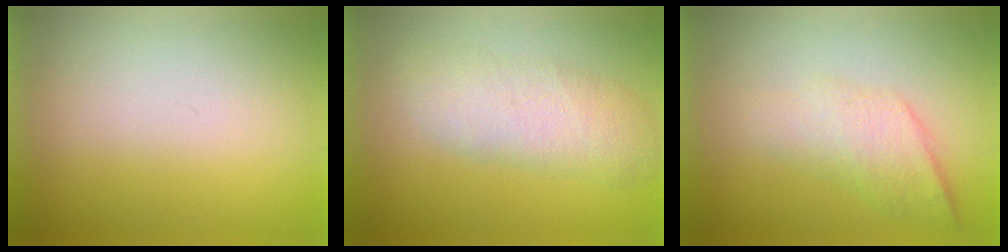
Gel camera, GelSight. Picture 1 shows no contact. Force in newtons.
{"total": 3.2}
{"total": 2.2}